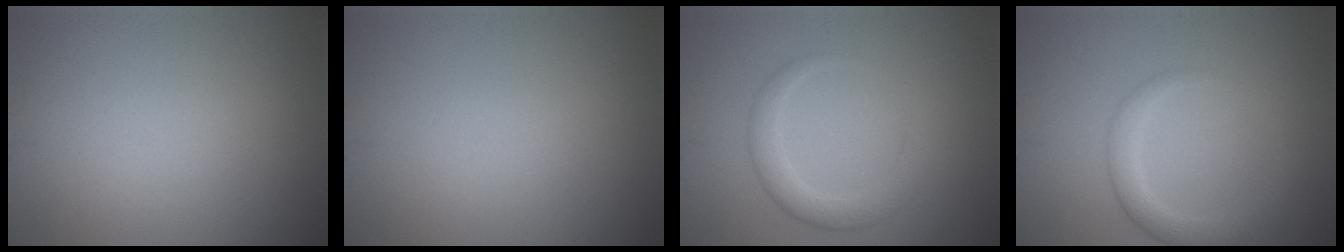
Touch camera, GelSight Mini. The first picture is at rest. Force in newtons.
{"total": 0.0}
{"total": 2.9, "press": 2.9, "slide": 0.1}
{"total": 2.6, "press": 2.6, "slide": 0.2}